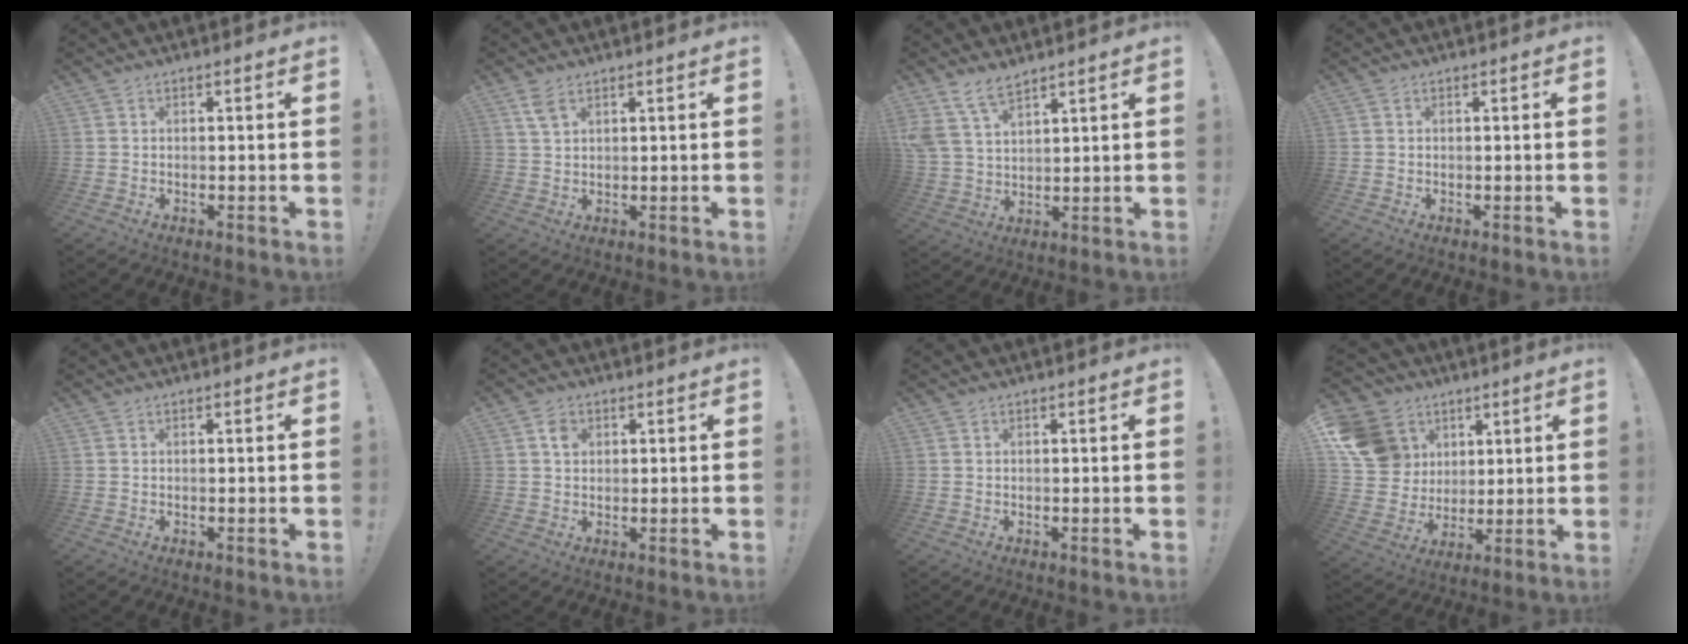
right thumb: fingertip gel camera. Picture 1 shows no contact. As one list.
[{"total": 4.2, "force": [2.4, 1.9, 2.9], "torque": [-0.045, -0.010, 0.043]}, {"total": 9.2, "force": [7.0, 4.2, 4.3], "torque": [-0.087, -0.029, 0.139]}, {"total": 0.0}, {"total": 0.0}, {"total": 3.4, "force": [1.2, 2.7, 1.6], "torque": [-0.012, -0.001, 0.017]}, {"total": 0.0}, {"total": 15.6, "force": [5.6, 13.5, 5.5], "torque": [-0.089, -0.019, 0.130]}]